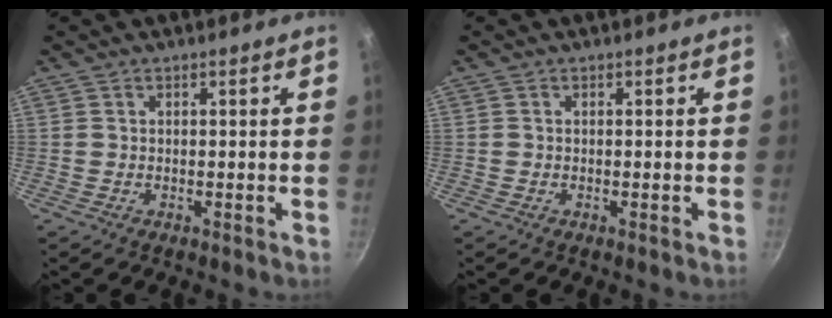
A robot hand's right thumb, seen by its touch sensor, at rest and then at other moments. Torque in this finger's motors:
{"motor_torque": [-0.29, 0.00, -0.32, 0.11, 0.02]}